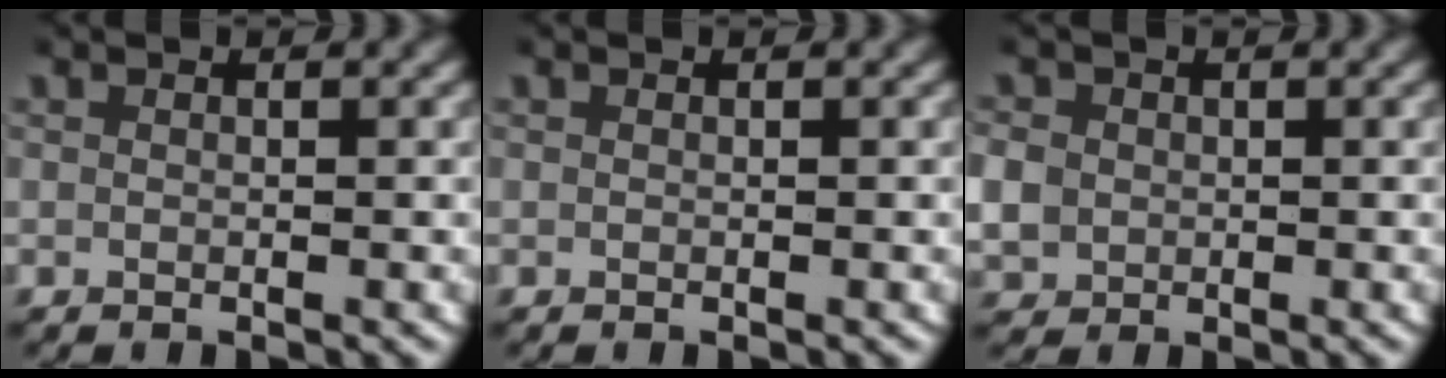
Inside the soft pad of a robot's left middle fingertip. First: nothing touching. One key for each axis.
{"total": 0.0}
{"total": 3.0, "fx": -0.1, "fy": 2.8, "fz": 1.2, "tx": -0.039, "ty": -0.006, "tz": 0.002}